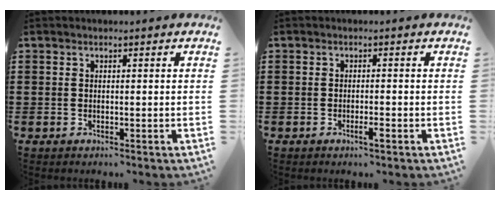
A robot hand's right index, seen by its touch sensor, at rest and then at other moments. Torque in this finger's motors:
{"motor_torque": [0.51, 0.42, 0.14, 0.04]}